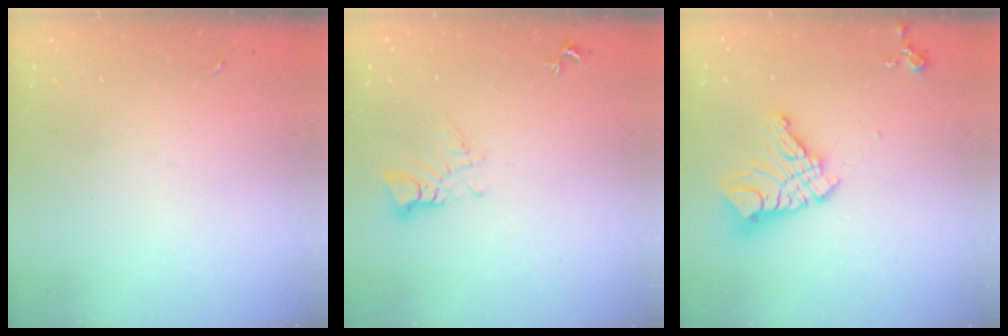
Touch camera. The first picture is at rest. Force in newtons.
{"total": 4.3, "press": 4.3, "slide": 0.3}
{"total": 15.7, "press": 15.6, "slide": 1.8}